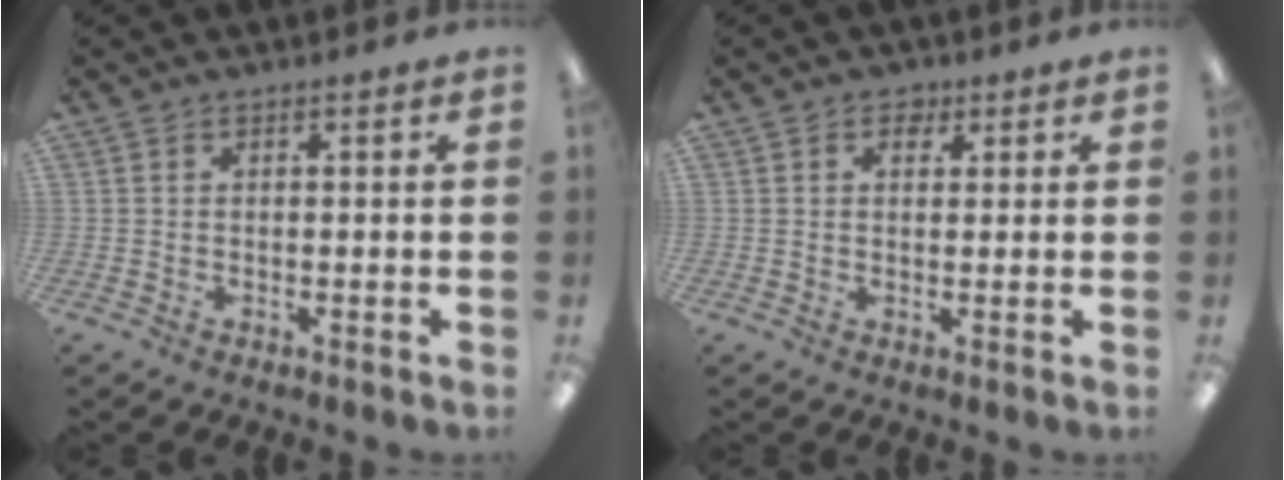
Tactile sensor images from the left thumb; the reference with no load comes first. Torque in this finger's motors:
{"motor_torque": [-0.10, -0.11, -0.16, -0.22, -0.03]}